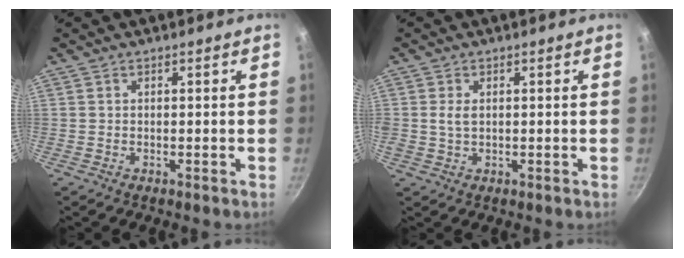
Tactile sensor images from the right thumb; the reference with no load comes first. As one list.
[{"total": 2.4, "force": [0.4, 1.5, 1.8], "torque": [-0.030, -0.001, 0.008]}]